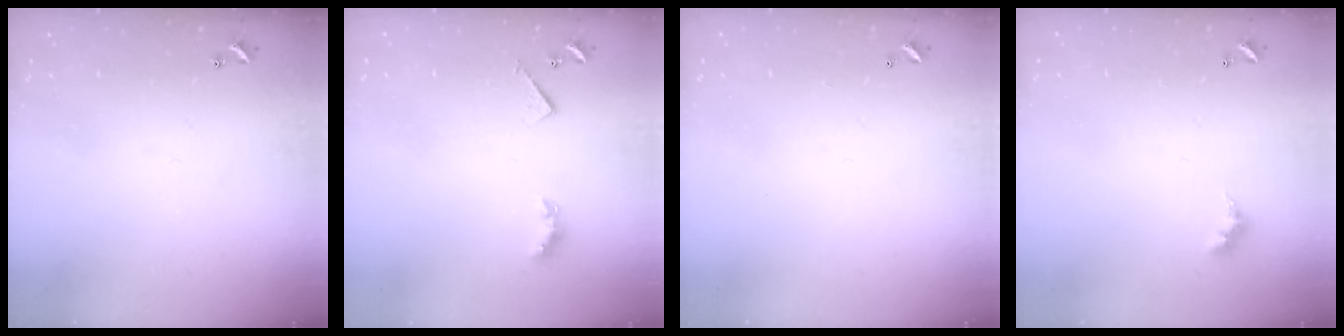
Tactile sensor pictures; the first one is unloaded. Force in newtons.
{"total": 3.2, "press": 3.1, "slide": 0.5}
{"total": 2.9, "press": 2.9, "slide": 0.1}
{"total": 3.0, "press": 2.9, "slide": 0.5}